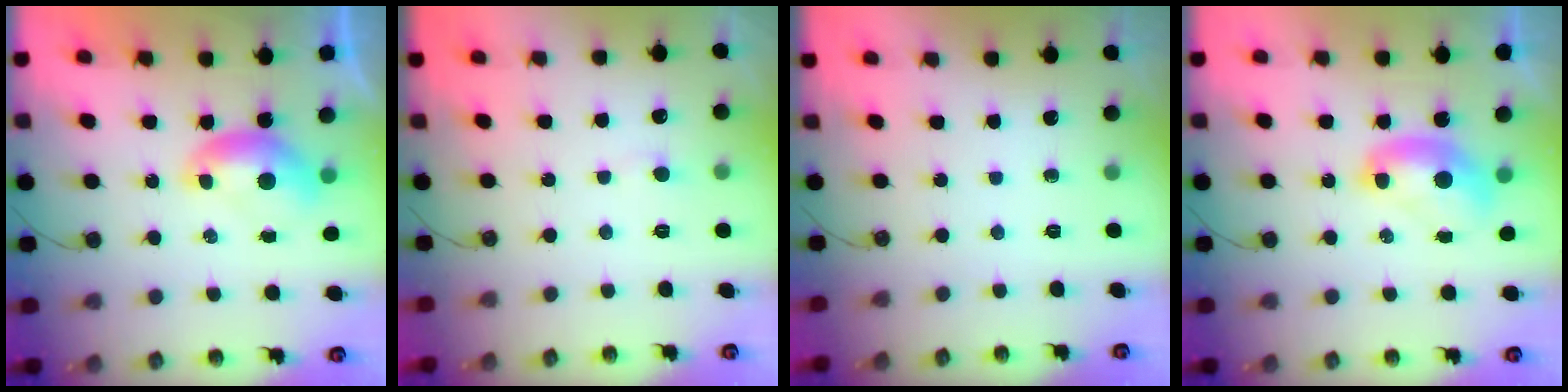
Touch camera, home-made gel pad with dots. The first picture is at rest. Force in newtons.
{"total": 0.7, "press": 0.6, "slide": 0.4}
{"total": 0.0}
{"total": 2.1, "press": 2.1, "slide": 0.2}